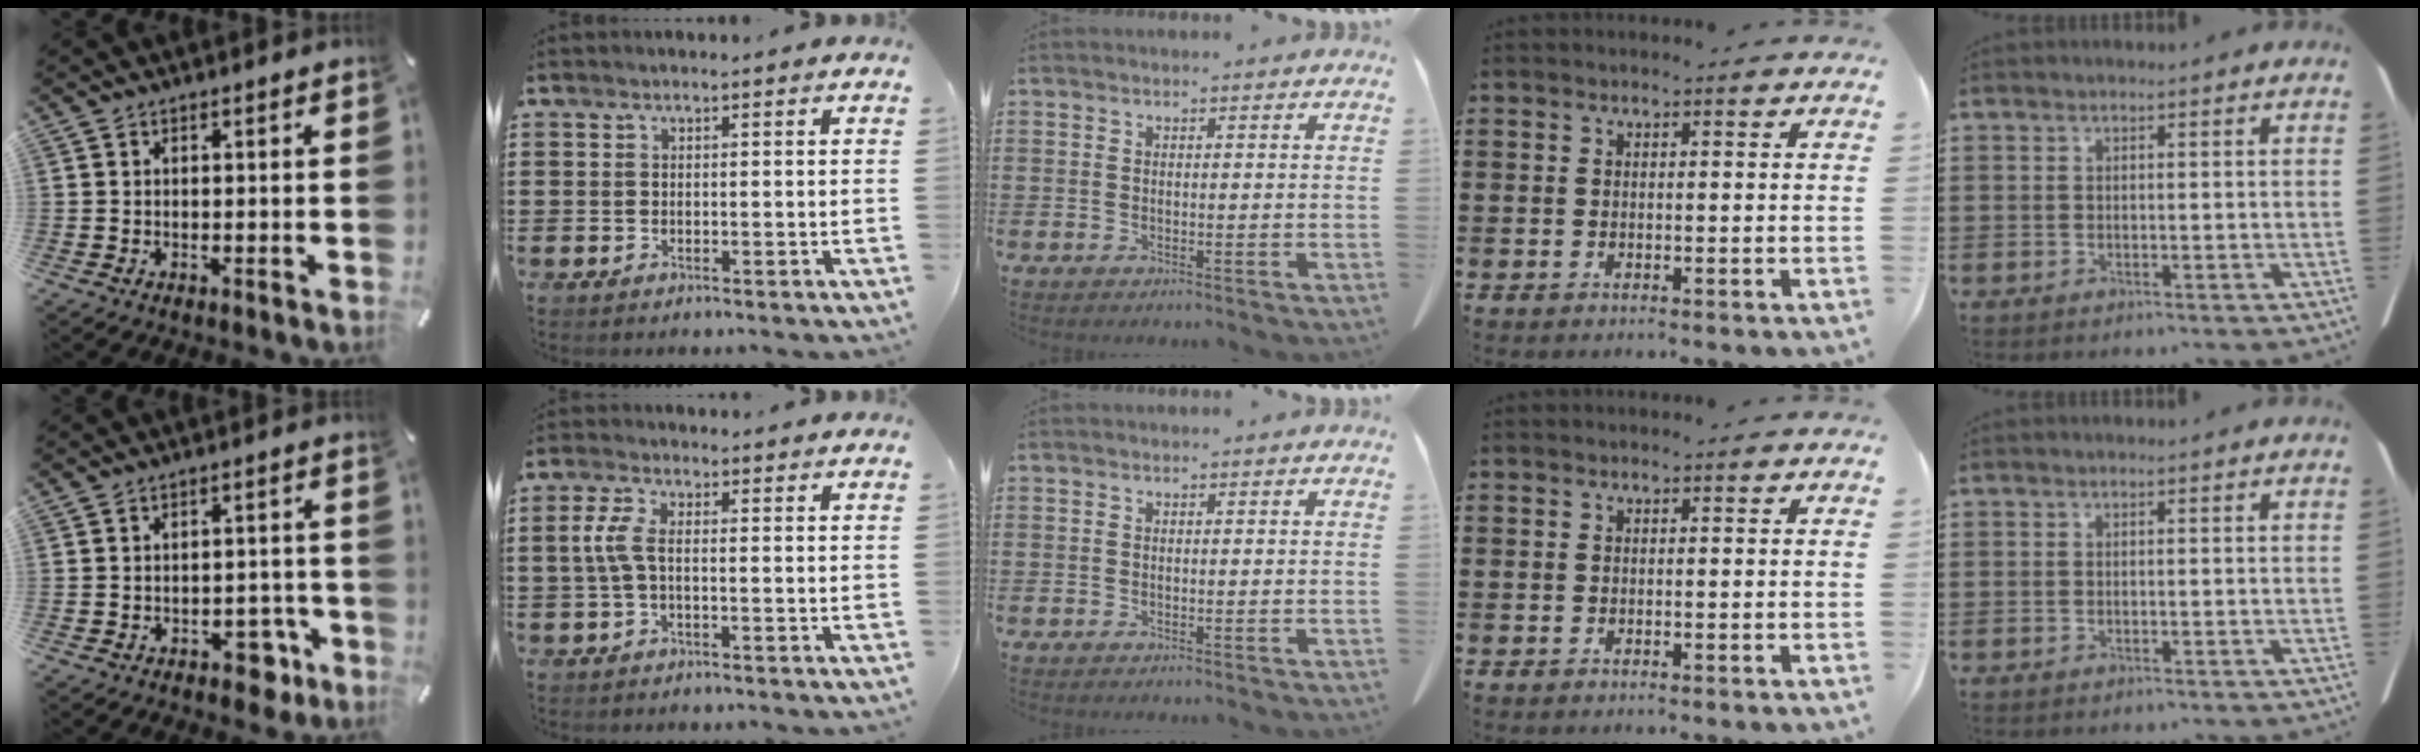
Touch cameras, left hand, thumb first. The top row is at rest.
{"thumb": {"total": 6.7, "force": [-4.0, 3.8, 3.8], "torque": [-0.037, 0.021, -0.069]}, "index": {"total": 4.0, "force": [-0.1, 1.6, 3.7], "torque": [-0.091, -0.002, -0.009]}}